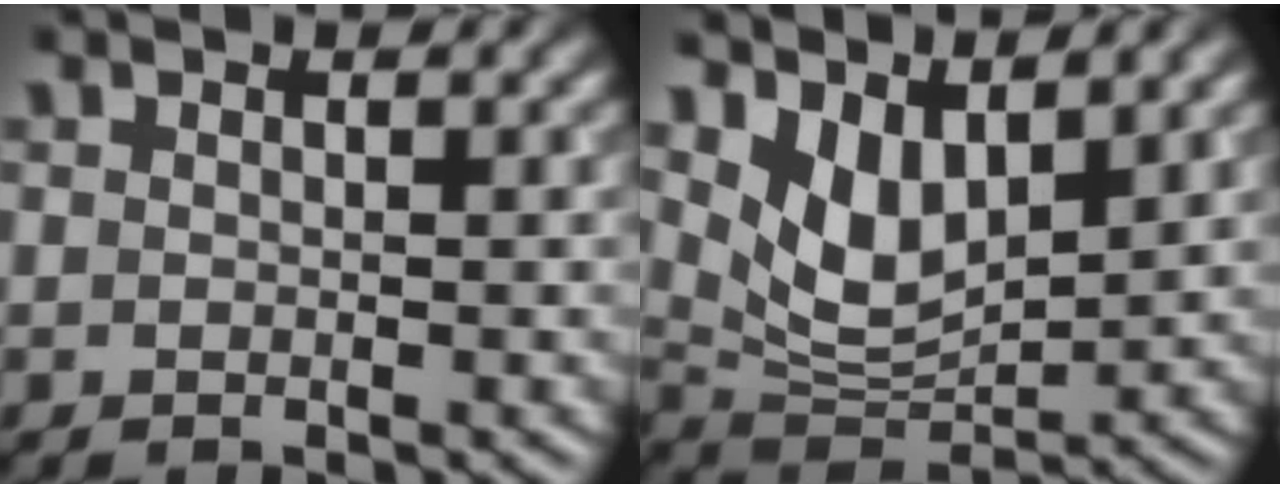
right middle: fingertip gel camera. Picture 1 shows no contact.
{"total": 5.8, "force": [2.8, 3.0, 4.1], "torque": [-0.087, -0.018, 0.057]}